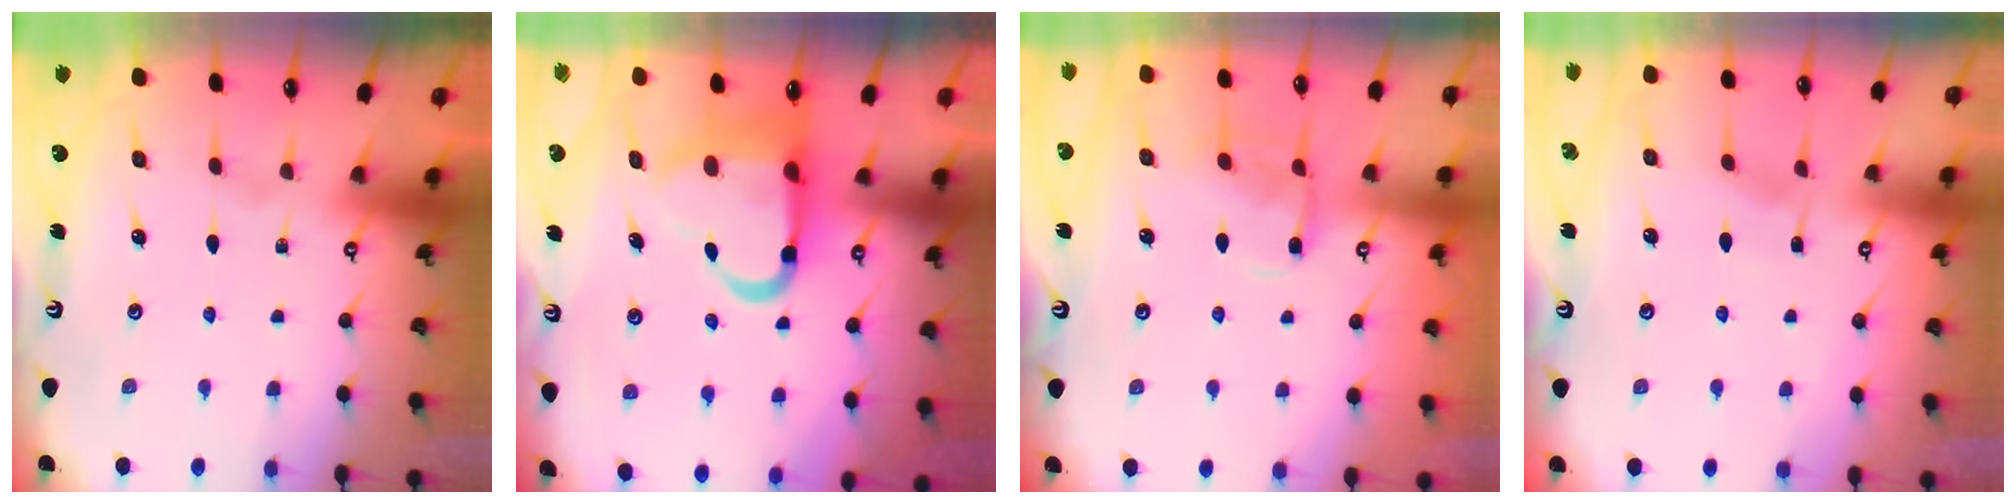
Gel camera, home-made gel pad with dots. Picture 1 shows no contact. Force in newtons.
{"total": 12.0, "press": 11.8, "slide": 2.2}
{"total": 9.1, "press": 9.1, "slide": 0.8}
{"total": 3.0, "press": 3.0, "slide": 0.4}